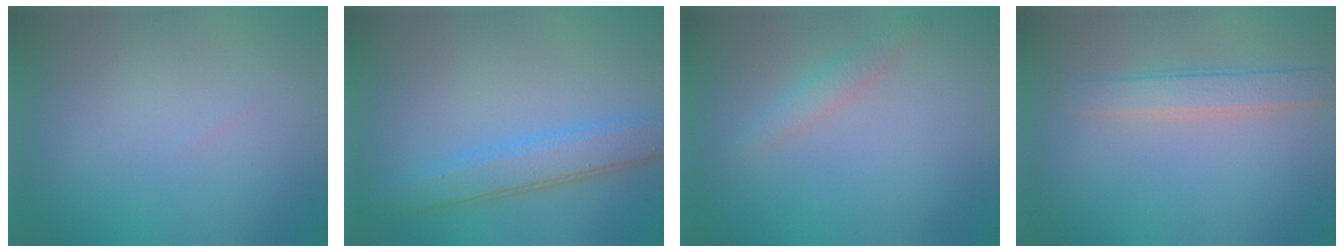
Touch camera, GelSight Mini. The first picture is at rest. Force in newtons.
{"total": 3.8, "press": 3.8, "slide": 0.1}
{"total": 1.5, "press": 1.5, "slide": 0.2}
{"total": 2.4, "press": 2.4, "slide": 0.2}